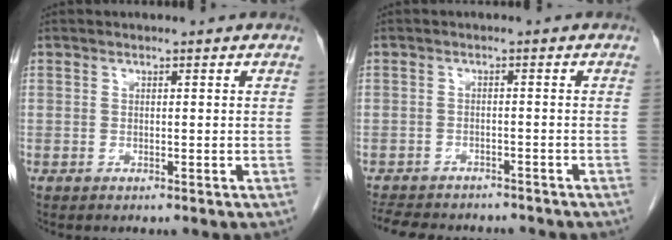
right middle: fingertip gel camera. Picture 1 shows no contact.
{"total": 11.3, "force": [-9.8, 4.1, 3.8], "torque": [-0.079, -0.001, -0.130]}